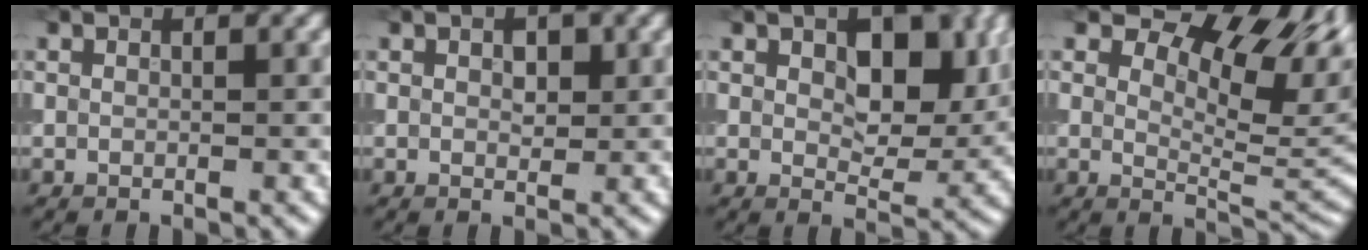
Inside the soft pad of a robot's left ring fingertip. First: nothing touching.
{"total": 1.3, "force": [0.4, 0.8, 1.0], "torque": [-0.012, -0.001, 0.006]}
{"total": 5.9, "force": [1.7, 3.3, 4.6], "torque": [-0.062, -0.007, 0.029]}
{"total": 10.5, "force": [5.0, 5.2, 7.7], "torque": [-0.113, 0.004, 0.078]}